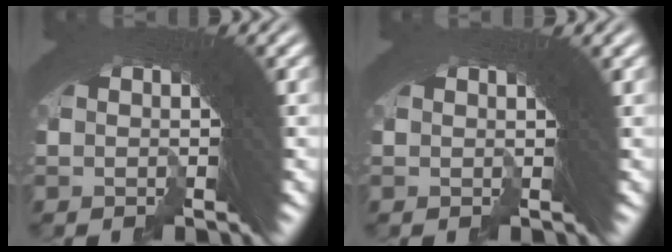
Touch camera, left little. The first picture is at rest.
{"total": 1.4, "force": [0.9, -0.6, 0.9], "torque": [-0.016, 0.007, 0.015]}